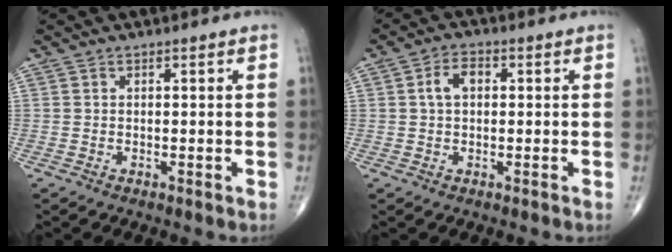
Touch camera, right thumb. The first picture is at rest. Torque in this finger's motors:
{"motor_torque": [0.69, 0.62, 0.38, 0.03, 0.07]}